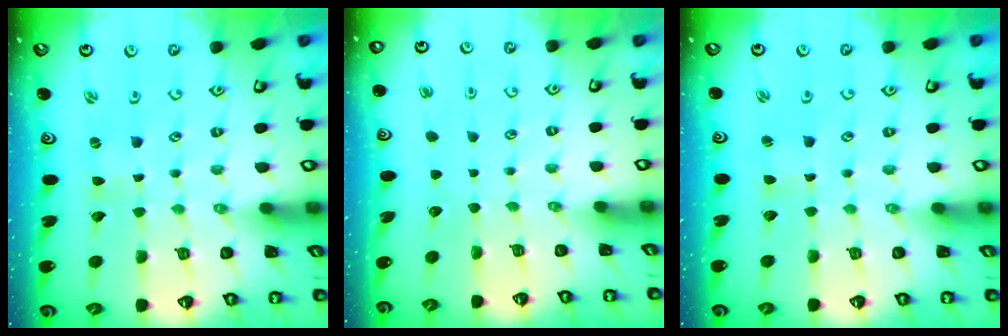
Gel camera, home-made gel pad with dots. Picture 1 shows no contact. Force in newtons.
{"total": 0.0}
{"total": 1.0, "press": 1.0, "slide": 0.1}